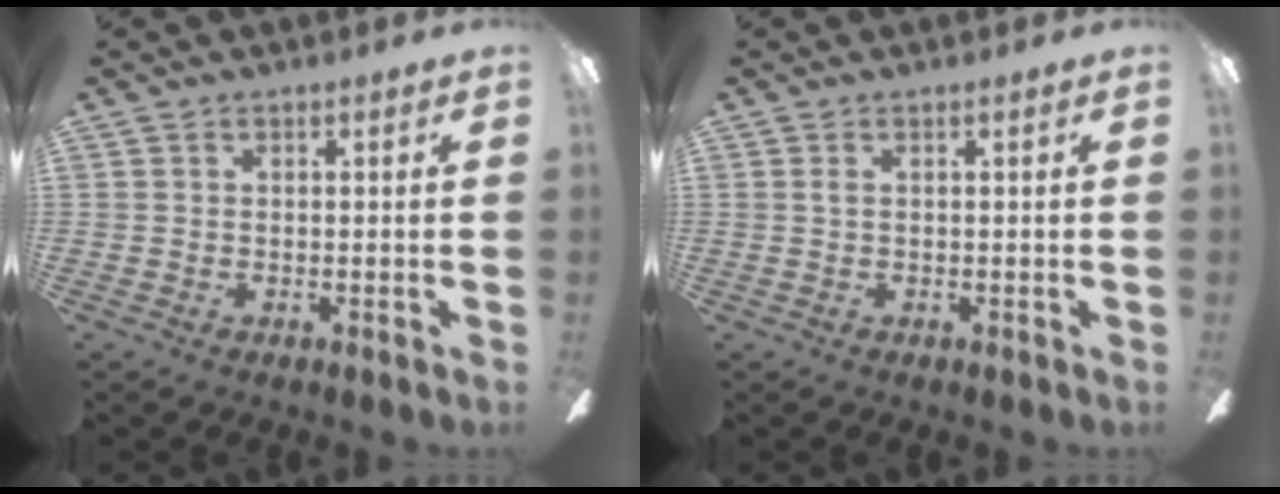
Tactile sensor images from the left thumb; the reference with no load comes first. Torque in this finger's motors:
{"motor_torque": [0.04, 0.04, 0.00, -0.02, 0.04]}